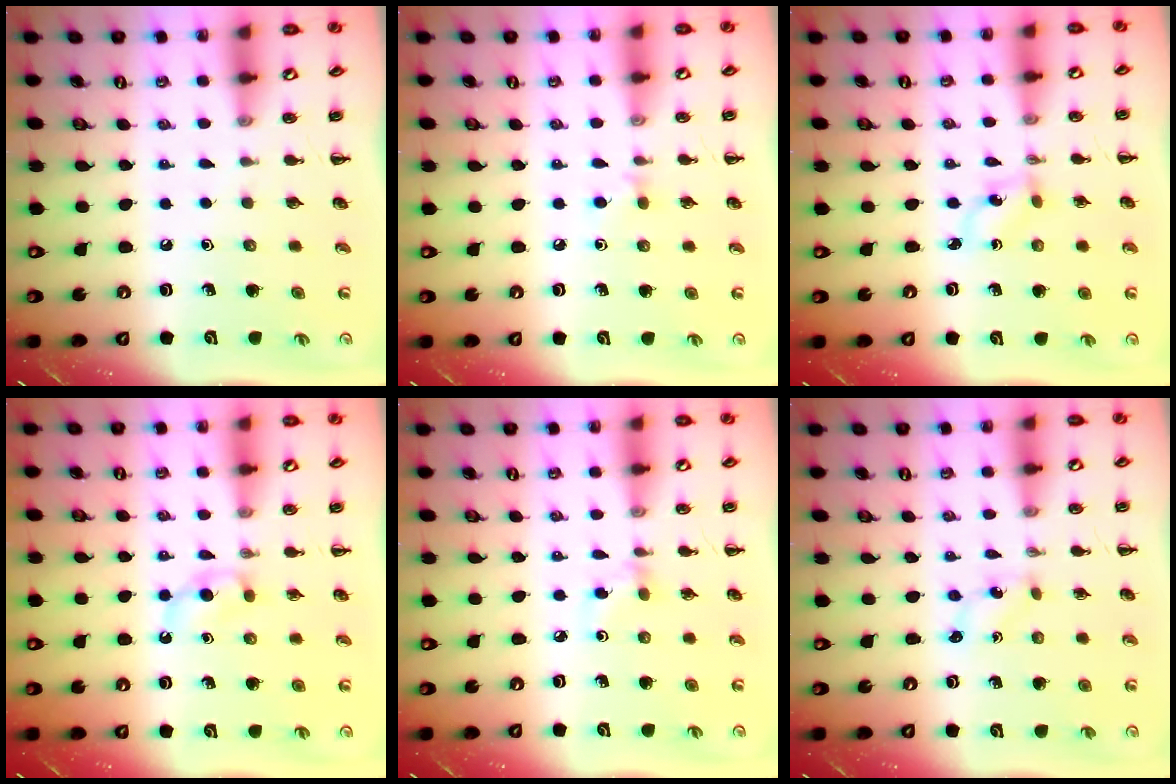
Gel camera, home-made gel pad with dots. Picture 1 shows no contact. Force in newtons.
{"total": 4.0, "press": 3.7, "slide": 1.6}
{"total": 1.0, "press": 0.9, "slide": 0.5}
{"total": 3.7, "press": 3.4, "slide": 1.5}
{"total": 3.3, "press": 3.0, "slide": 1.2}
{"total": 0.0}